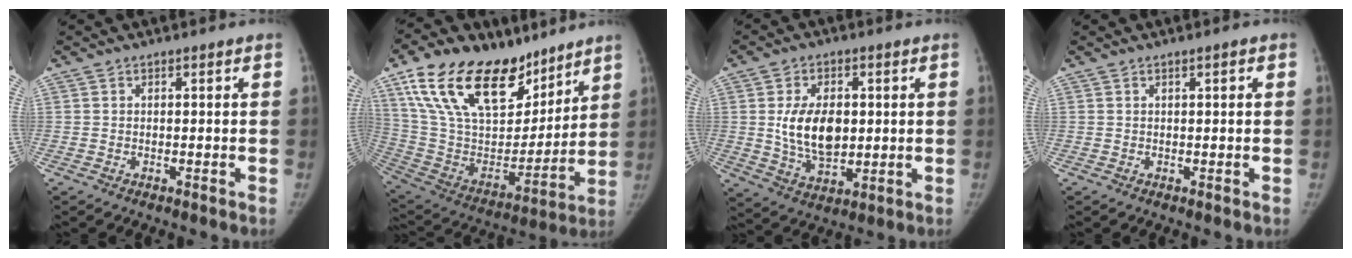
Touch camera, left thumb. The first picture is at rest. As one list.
[{"total": 28.9, "force": [18.5, 14.8, 16.5], "torque": [-0.260, -0.041, 0.328]}, {"total": 11.4, "force": [1.2, 7.2, 8.8], "torque": [-0.133, -0.016, 0.032]}, {"total": 1.0, "force": [0.5, 0.2, 0.9], "torque": [-0.012, 0.002, 0.007]}]